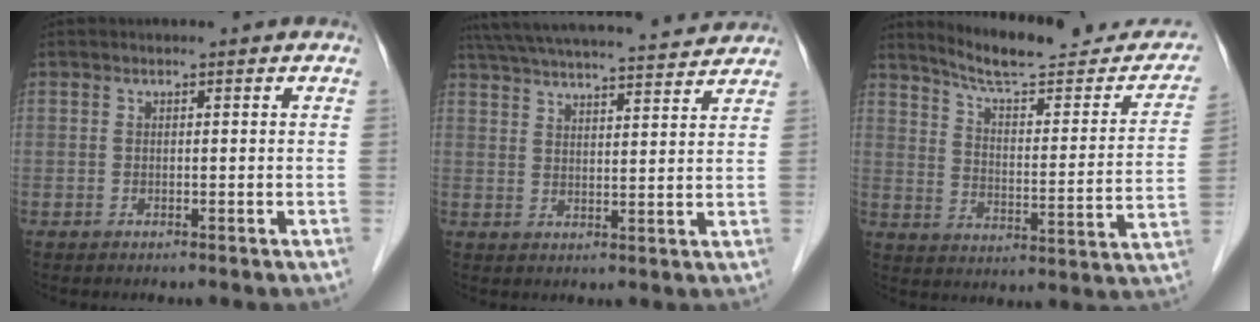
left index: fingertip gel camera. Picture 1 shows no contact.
{"total": 21.2, "force": [19.7, 1.8, 7.8], "torque": [-0.138, 0.024, 0.275]}
{"total": 19.4, "force": [17.6, 3.3, 7.5], "torque": [-0.095, -0.032, 0.235]}